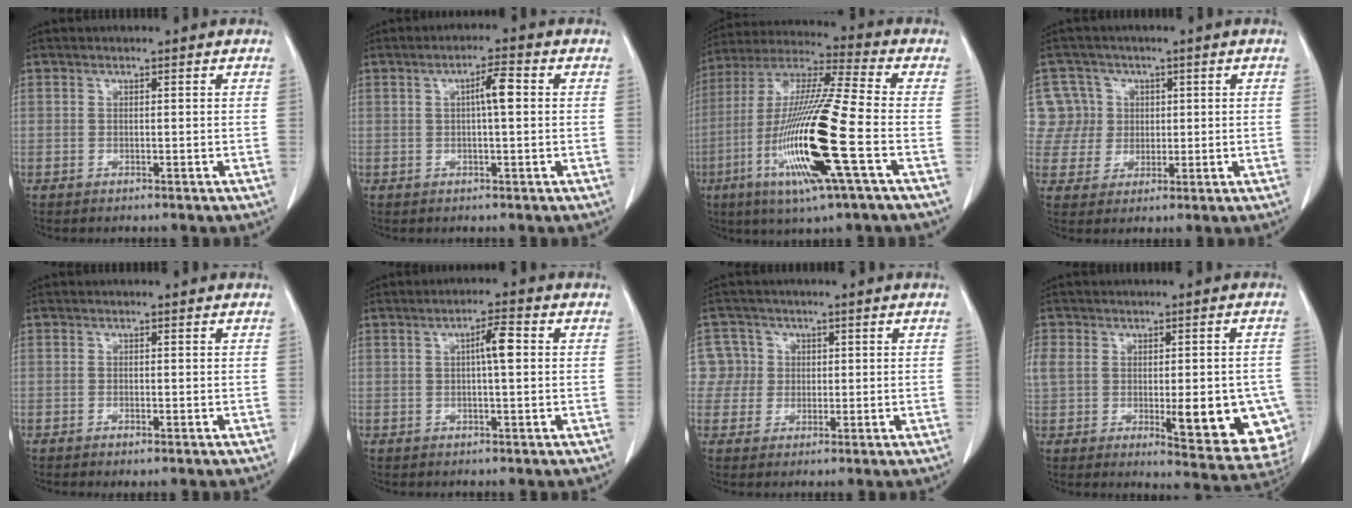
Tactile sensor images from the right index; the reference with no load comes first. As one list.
[{"total": 3.7, "force": [0.5, 0.4, 3.6], "torque": [-0.061, 0.007, 0.006]}, {"total": 20.0, "force": [-6.0, 0.4, 19.0], "torque": [-0.406, -0.027, -0.120]}, {"total": 6.6, "force": [1.7, 6.4, 0.0], "torque": [0.013, 0.021, 0.039]}, {"total": 0.9, "force": [-0.5, 0.1, 0.7], "torque": [-0.013, -0.003, -0.007]}, {"total": 3.8, "force": [0.6, 0.4, 3.7], "torque": [-0.063, 0.007, 0.006]}, {"total": 5.0, "force": [0.9, 5.0, -0.2], "torque": [0.022, 0.020, 0.020]}, {"total": 17.4, "force": [-2.5, 7.7, 15.4], "torque": [-0.208, 0.017, -0.001]}]